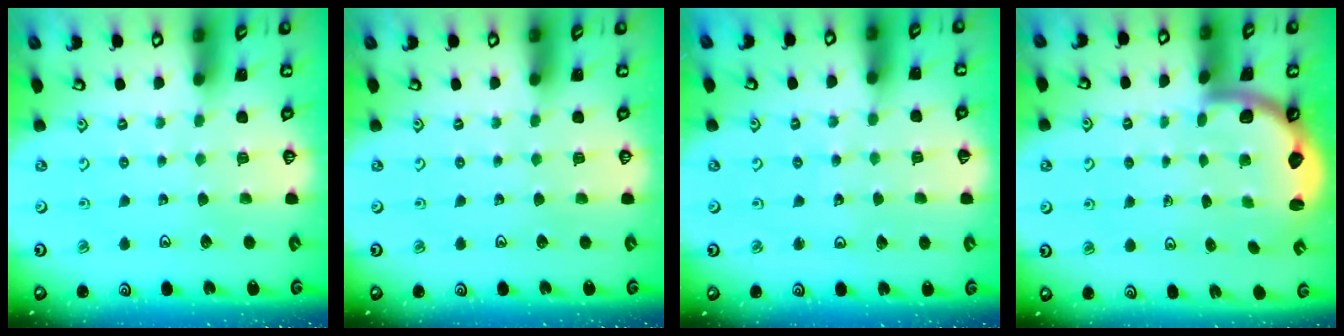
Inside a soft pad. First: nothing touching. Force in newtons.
{"total": 0.0}
{"total": 4.4, "press": 4.3, "slide": 0.5}
{"total": 2.5, "press": 2.2, "slide": 1.2}